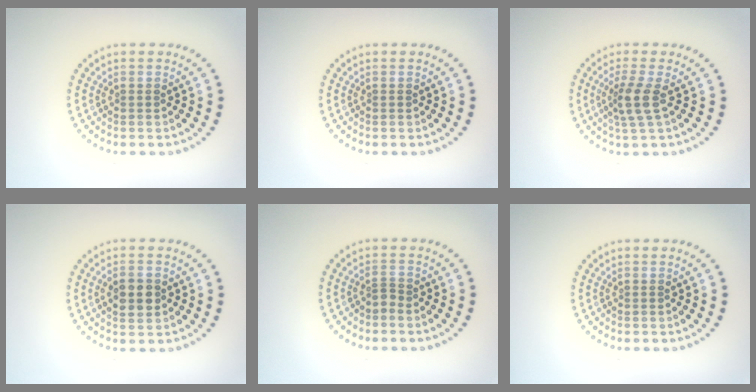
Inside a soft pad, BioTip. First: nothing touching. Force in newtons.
{"total": 0.0}
{"total": 2.7, "press": 2.1, "slide": 1.7}
{"total": 2.9, "press": 2.9, "slide": 0.0}
{"total": 0.7, "press": 0.4, "slide": 0.6}
{"total": 0.0}